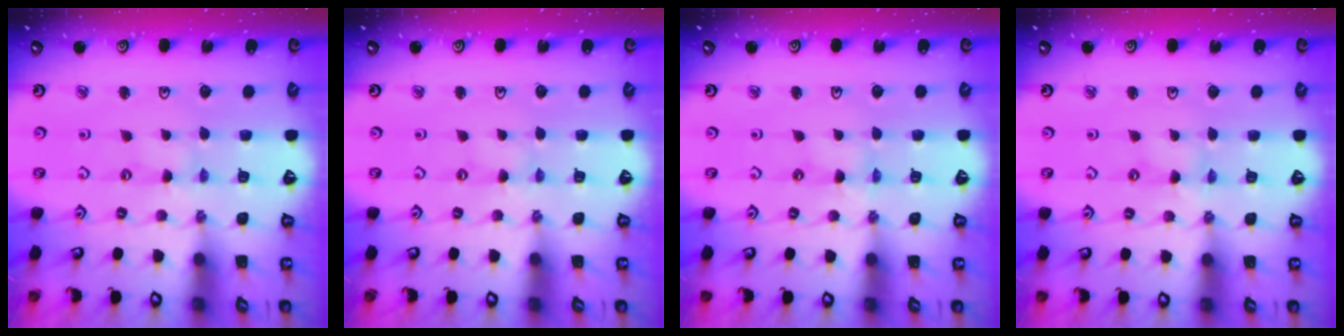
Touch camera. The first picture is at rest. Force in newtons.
{"total": 0.0}
{"total": 0.0}
{"total": 1.1, "press": 1.1, "slide": 0.1}